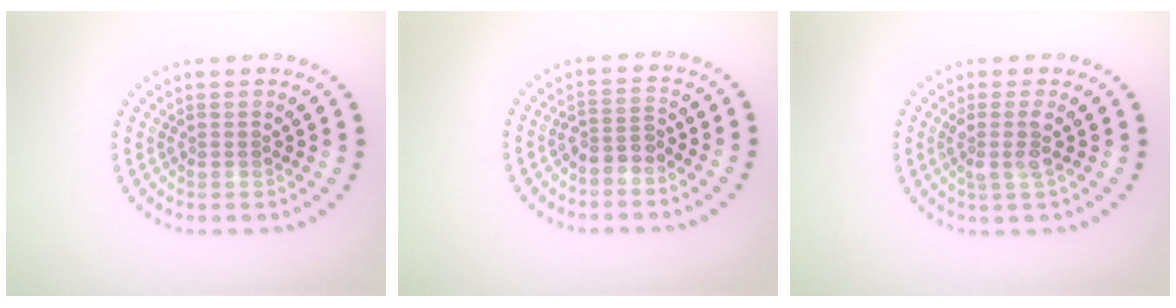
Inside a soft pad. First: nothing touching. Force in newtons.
{"total": 2.0, "press": 1.7, "slide": 1.2}
{"total": 2.0, "press": 1.6, "slide": 1.2}